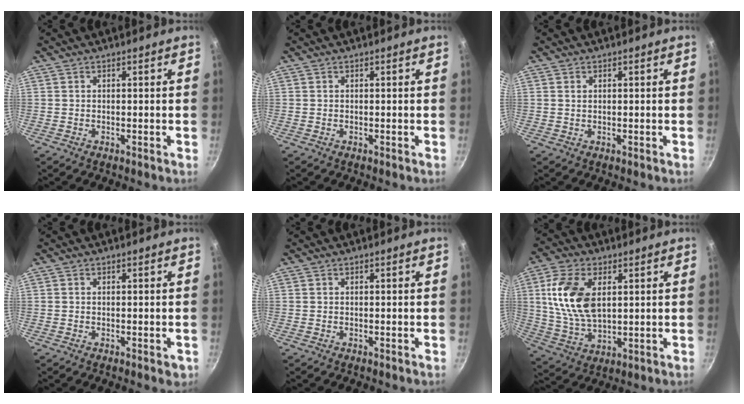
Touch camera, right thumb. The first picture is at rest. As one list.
[{"total": 0.0}, {"total": 0.8, "force": [0.3, 0.5, 0.4], "torque": [-0.009, 0.002, 0.006]}, {"total": 3.2, "force": [-0.7, 1.5, 2.7], "torque": [-0.030, -0.007, -0.008]}, {"total": 0.0}, {"total": 13.8, "force": [3.3, 8.0, 10.8], "torque": [-0.199, -0.013, 0.070]}]